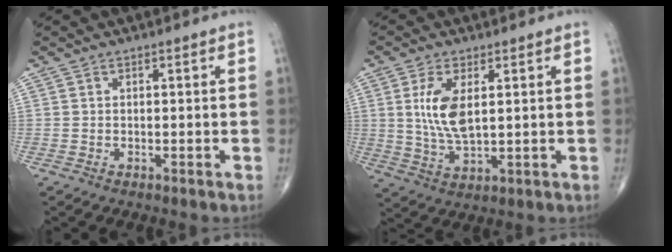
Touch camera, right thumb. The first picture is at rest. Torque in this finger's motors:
{"motor_torque": [-0.26, 0.59, 0.89, 0.47, 0.14]}